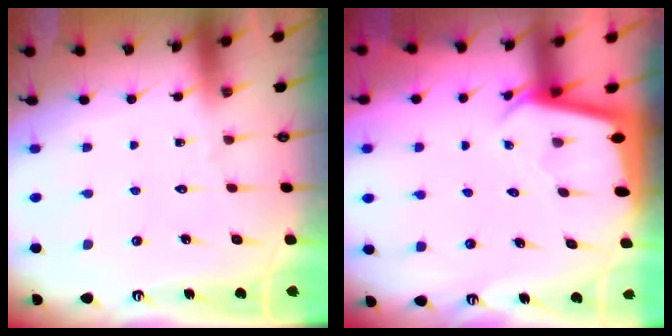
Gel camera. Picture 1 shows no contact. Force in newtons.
{"total": 2.4, "press": 2.4, "slide": 0.1}